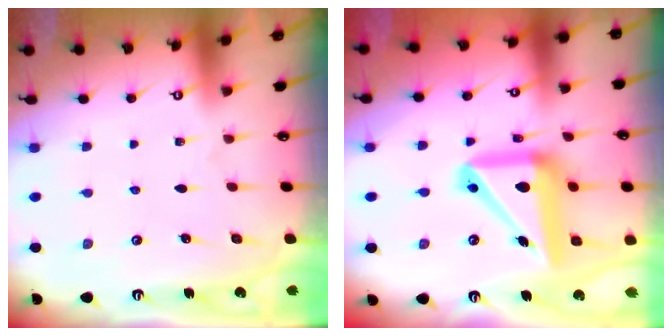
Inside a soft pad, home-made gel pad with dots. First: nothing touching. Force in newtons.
{"total": 17.7, "press": 17.6, "slide": 2.4}